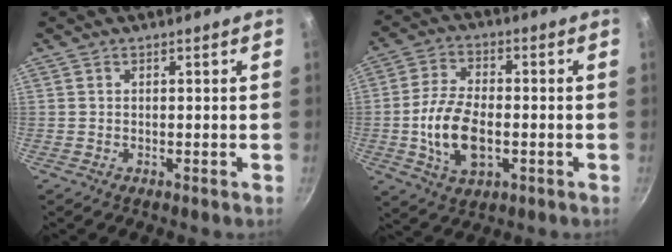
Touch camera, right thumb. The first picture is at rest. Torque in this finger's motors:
{"motor_torque": [-0.30, 0.44, 0.78, 0.33, 0.11]}